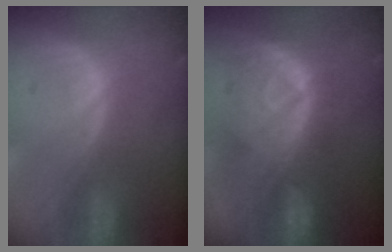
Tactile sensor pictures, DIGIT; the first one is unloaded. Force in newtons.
{"total": 10.2, "press": 9.3, "slide": 4.2}